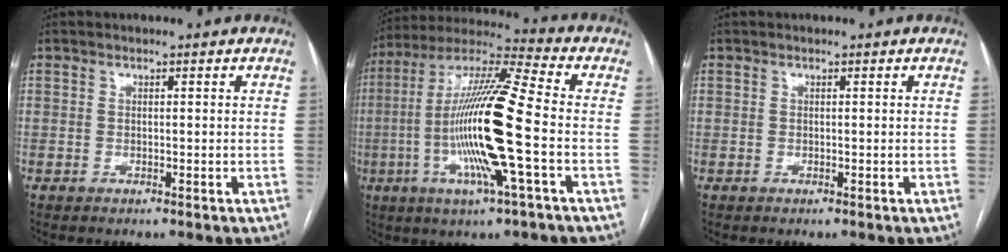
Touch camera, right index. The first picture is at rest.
{"total": 18.5, "force": [-3.4, 0.2, 18.2], "torque": [-0.361, -0.005, -0.074]}
{"total": 0.0}